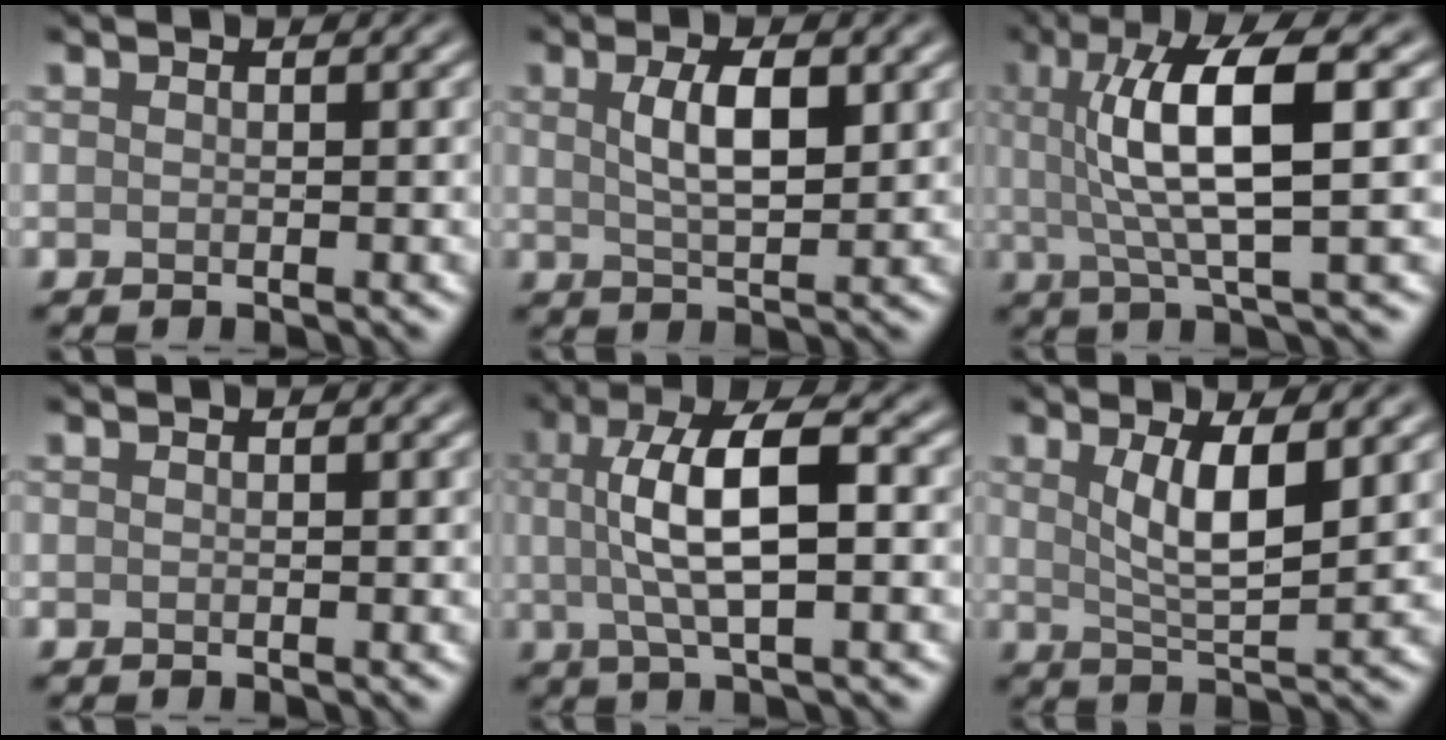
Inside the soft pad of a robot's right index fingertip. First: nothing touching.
{"total": 4.1, "force": [1.1, 1.4, 3.7], "torque": [-0.074, 0.001, 0.023]}
{"total": 8.1, "force": [1.4, 1.9, 7.8], "torque": [-0.133, 0.004, 0.026]}
{"total": 0.0}
{"total": 7.5, "force": [0.8, 2.3, 7.1], "torque": [-0.133, 0.009, 0.011]}
{"total": 4.8, "force": [1.6, 1.3, 4.4], "torque": [-0.081, -0.009, 0.031]}